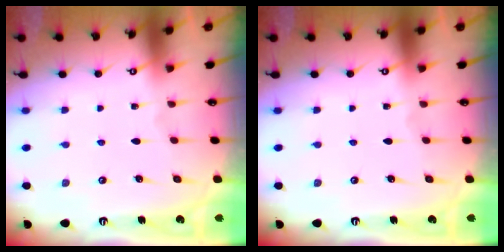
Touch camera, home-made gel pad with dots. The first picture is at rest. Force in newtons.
{"total": 0.0}